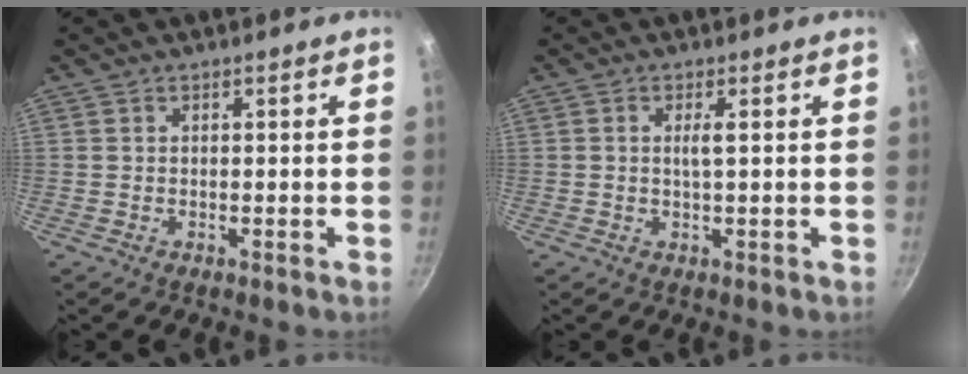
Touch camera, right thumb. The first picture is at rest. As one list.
[{"total": 2.0, "force": [0.3, 0.2, 2.0], "torque": [-0.042, 0.000, 0.007]}]